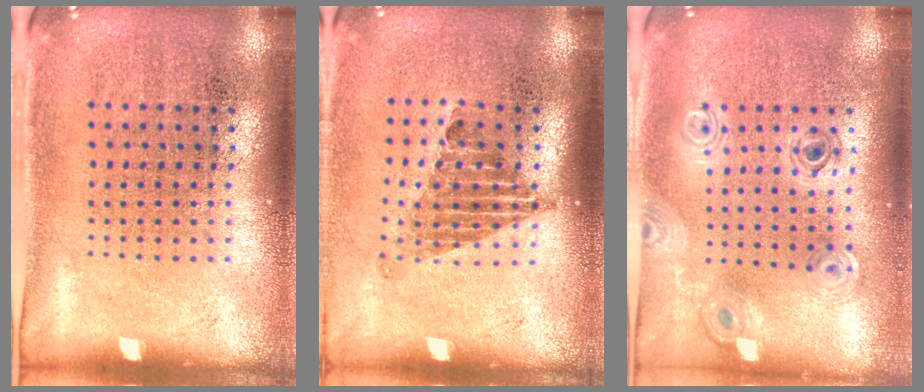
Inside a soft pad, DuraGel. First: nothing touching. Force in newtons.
{"total": 1.3, "press": 1.0, "slide": 0.9}
{"total": 0.8, "press": 0.8, "slide": 0.1}